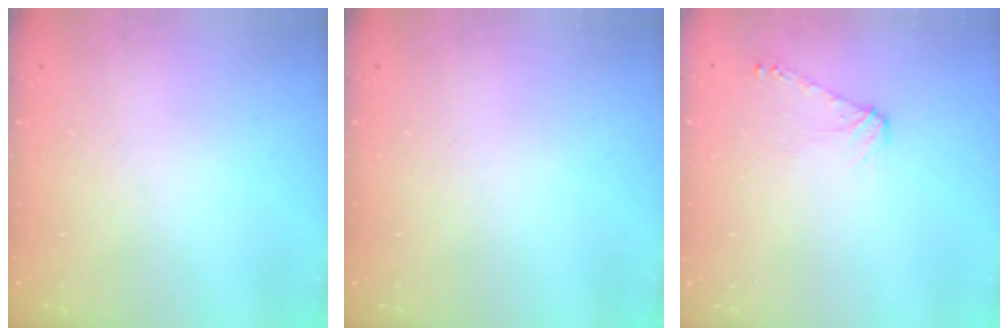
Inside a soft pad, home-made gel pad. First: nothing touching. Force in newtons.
{"total": 0.0}
{"total": 7.9, "press": 7.9, "slide": 0.9}